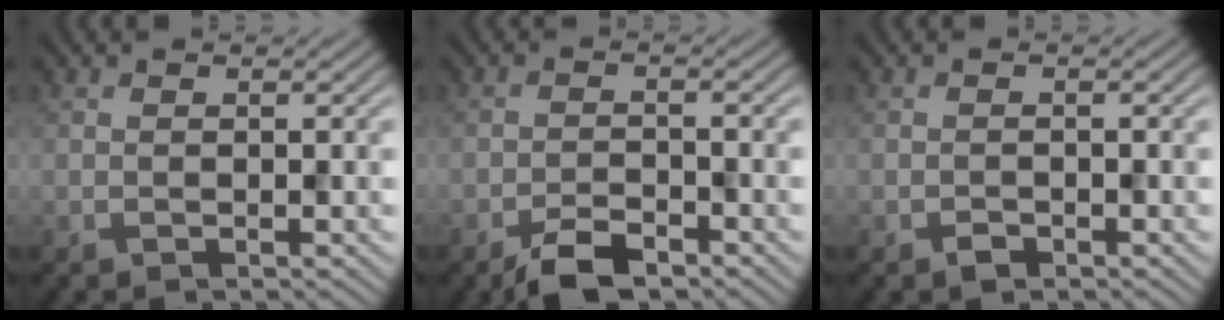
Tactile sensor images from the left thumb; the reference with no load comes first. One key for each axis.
{"total": 4.0, "fx": -3.0, "fy": 1.5, "fz": 2.2, "tx": -0.035, "ty": 0.000, "tz": -0.059}
{"total": 1.0, "fx": -0.7, "fy": 0.6, "fz": 0.4, "tx": -0.006, "ty": -0.002, "tz": -0.015}